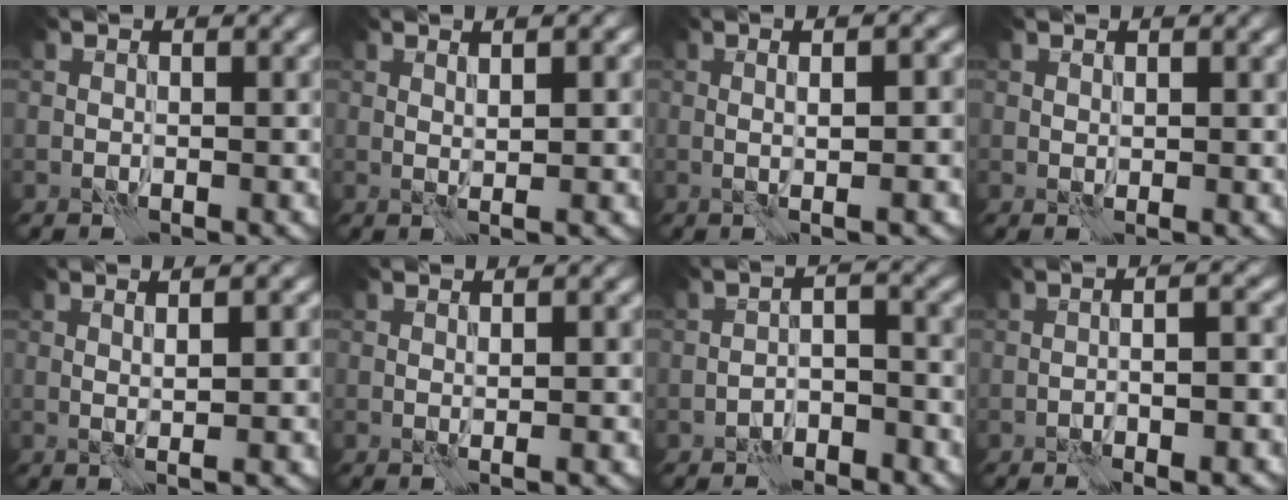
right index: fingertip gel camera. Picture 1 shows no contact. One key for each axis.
{"total": 3.3, "fx": 0.8, "fy": 0.5, "fz": 3.1, "tx": -0.045, "ty": 0.003, "tz": 0.012}
{"total": 5.7, "fx": 0.6, "fy": 1.5, "fz": 5.5, "tx": -0.065, "ty": 0.017, "tz": -0.008}
{"total": 0.7, "fx": 0.4, "fy": 0.2, "fz": 0.5, "tx": -0.010, "ty": 0.000, "tz": 0.008}
{"total": 4.1, "fx": 0.7, "fy": 0.8, "fz": 3.9, "tx": -0.054, "ty": 0.007, "tz": 0.006}
{"total": 1.9, "fx": 0.2, "fy": 0.3, "fz": 1.8, "tx": -0.027, "ty": 0.004, "tz": -0.002}
{"total": 2.9, "fx": -2.1, "fy": 0.7, "fz": 1.9, "tx": -0.033, "ty": 0.011, "tz": -0.043}
{"total": 6.5, "fx": -2.3, "fy": 1.9, "fz": 5.7, "tx": -0.054, "ty": 0.014, "tz": -0.036}